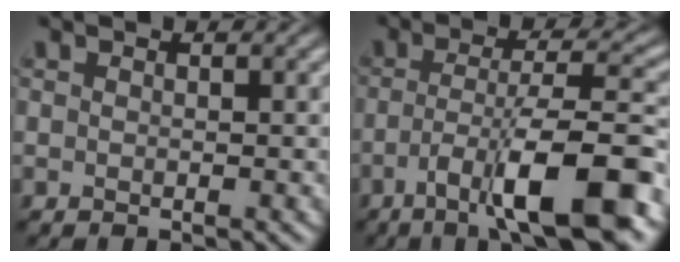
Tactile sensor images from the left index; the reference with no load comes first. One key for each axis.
{"total": 10.6, "fx": -4.8, "fy": 2.3, "fz": 9.1, "tx": -0.144, "ty": 0.006, "tz": -0.084}